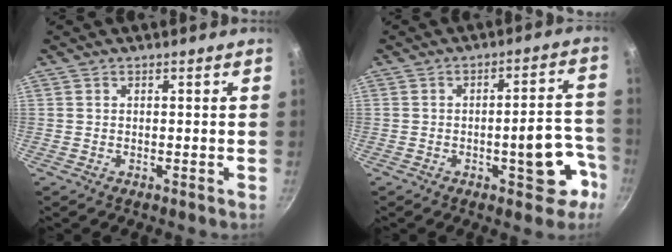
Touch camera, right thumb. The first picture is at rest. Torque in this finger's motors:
{"motor_torque": [2.76, 2.25, 0.99, -0.73, 0.25]}